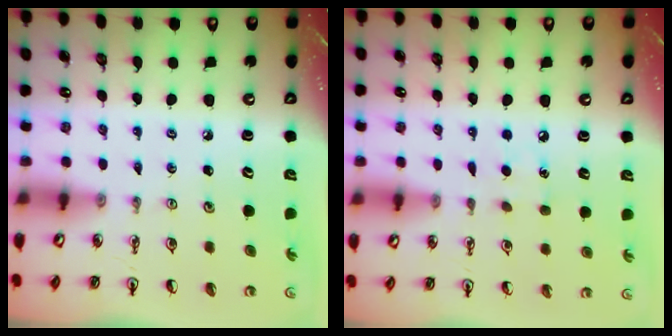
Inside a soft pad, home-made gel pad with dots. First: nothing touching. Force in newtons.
{"total": 6.7, "press": 6.7, "slide": 0.8}